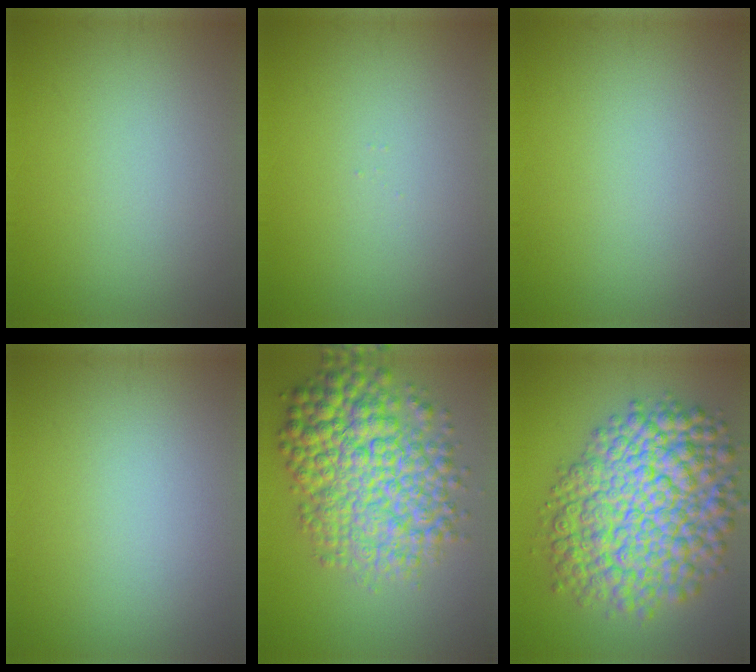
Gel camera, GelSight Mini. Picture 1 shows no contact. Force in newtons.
{"total": 0.0}
{"total": 0.0}
{"total": 0.0}
{"total": 10.0, "press": 10.0, "slide": 0.2}
{"total": 12.3, "press": 12.3, "slide": 0.3}